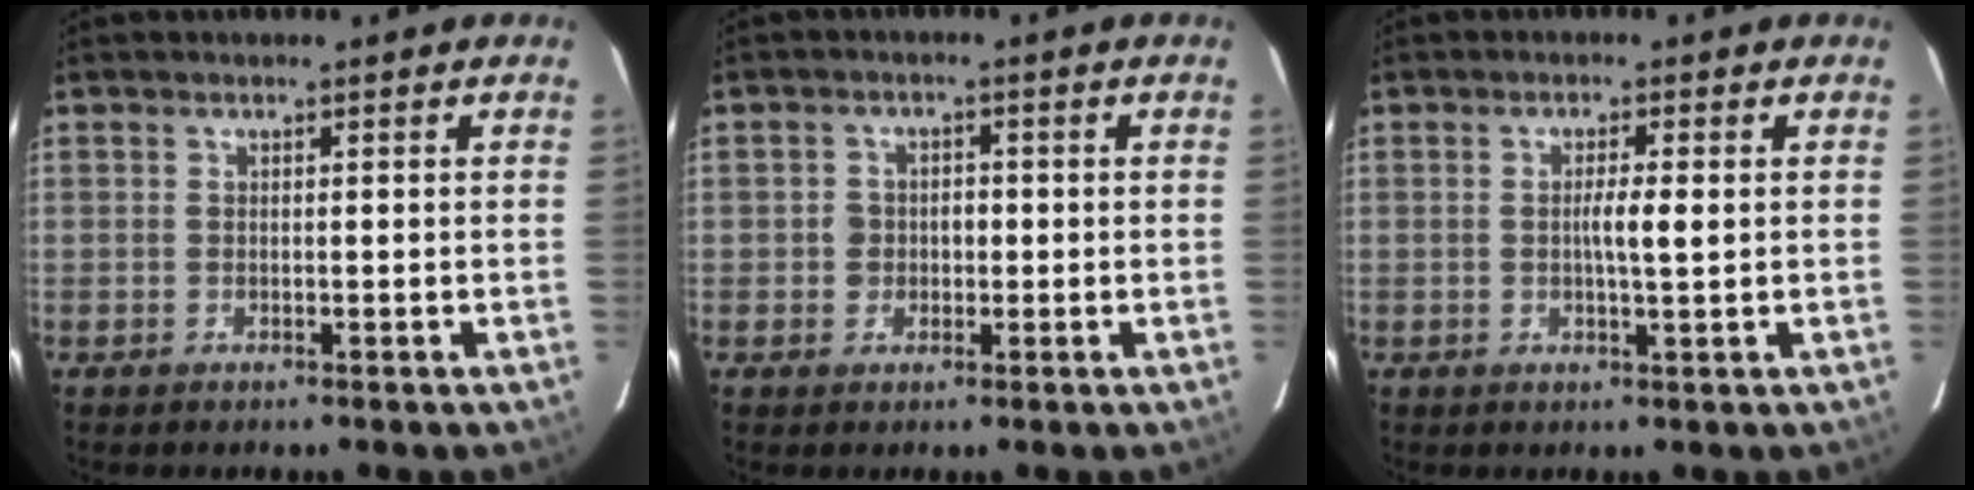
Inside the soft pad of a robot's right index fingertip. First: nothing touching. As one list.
[{"total": 2.9, "force": [-0.3, 2.5, 1.4], "torque": [-0.021, 0.011, -0.004]}, {"total": 4.2, "force": [0.7, 0.3, 4.1], "torque": [-0.068, -0.004, 0.009]}]